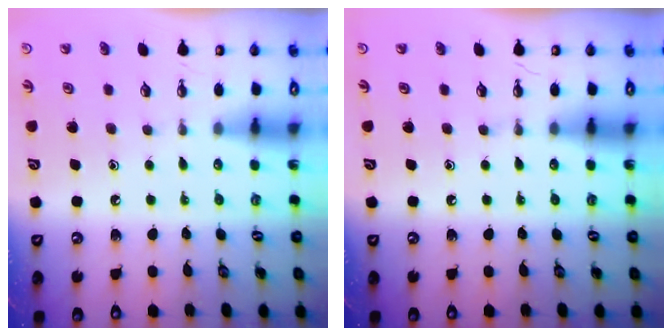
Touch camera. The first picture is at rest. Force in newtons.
{"total": 0.0}